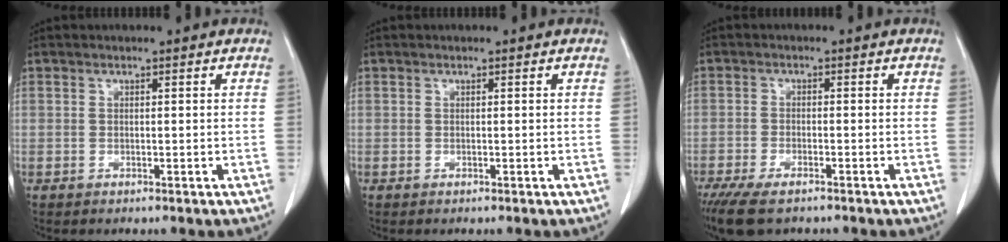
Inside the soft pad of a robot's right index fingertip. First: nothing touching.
{"total": 0.0}
{"total": 7.2, "force": [-5.4, 2.3, 4.2], "torque": [-0.069, -0.014, -0.088]}